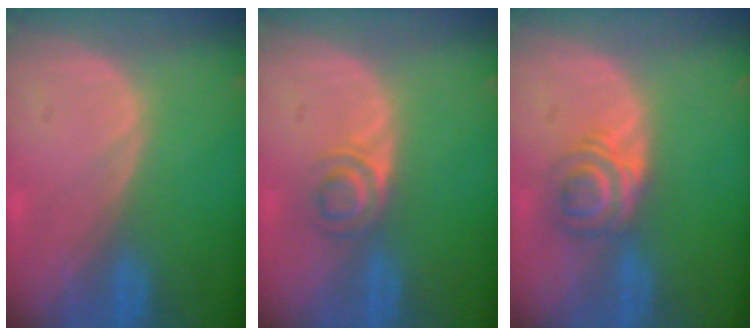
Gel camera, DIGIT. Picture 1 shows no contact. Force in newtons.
{"total": 3.5, "press": 3.4, "slide": 0.9}
{"total": 5.9, "press": 4.8, "slide": 3.4}